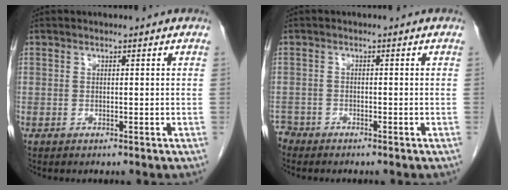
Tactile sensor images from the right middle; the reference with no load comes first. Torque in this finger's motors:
{"motor_torque": [-0.16, 0.09, -0.08, -0.09]}